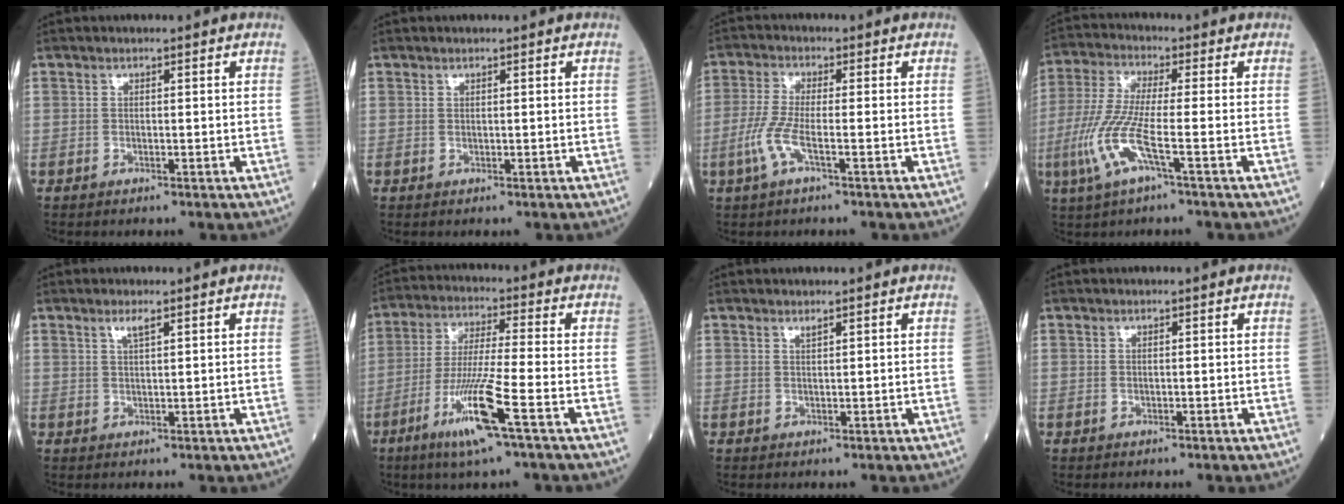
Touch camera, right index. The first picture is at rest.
{"total": 0.0}
{"total": 4.9, "force": [-1.8, 0.5, 4.5], "torque": [-0.106, -0.004, -0.042]}
{"total": 8.6, "force": [-2.9, 0.3, 8.1], "torque": [-0.181, -0.009, -0.067]}
{"total": 1.8, "force": [1.2, 0.1, 1.4], "torque": [-0.029, 0.002, 0.025]}
{"total": 10.8, "force": [-5.0, -0.8, 9.6], "torque": [-0.190, -0.021, -0.098]}
{"total": 0.7, "force": [0.6, -0.1, 0.3], "torque": [-0.007, -0.004, 0.012]}
{"total": 0.0}